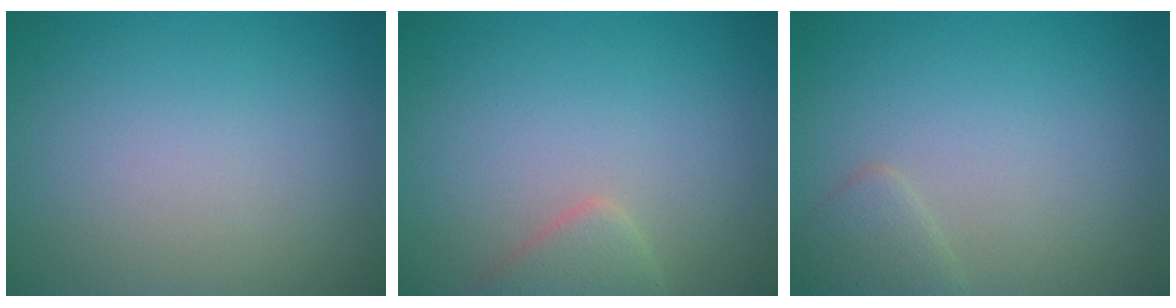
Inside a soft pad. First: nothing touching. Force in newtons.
{"total": 2.1, "press": 2.1, "slide": 0.2}
{"total": 1.6, "press": 1.6, "slide": 0.0}